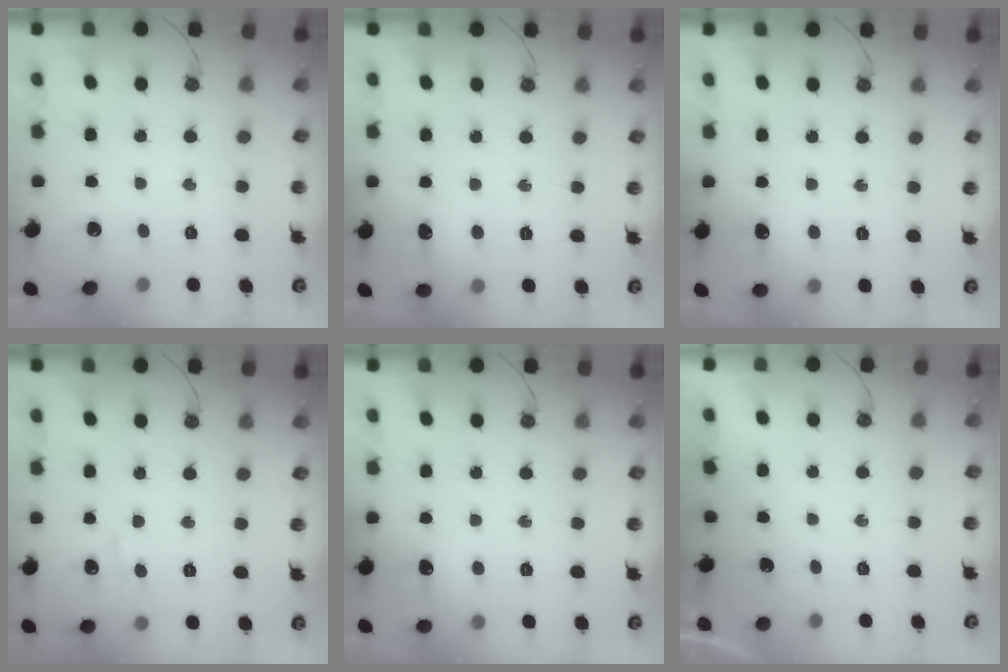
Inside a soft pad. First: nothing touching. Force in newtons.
{"total": 6.7, "press": 6.7, "slide": 0.8}
{"total": 6.7, "press": 6.7, "slide": 0.7}
{"total": 4.0, "press": 4.0, "slide": 0.6}
{"total": 6.7, "press": 6.7, "slide": 0.7}
{"total": 0.0}